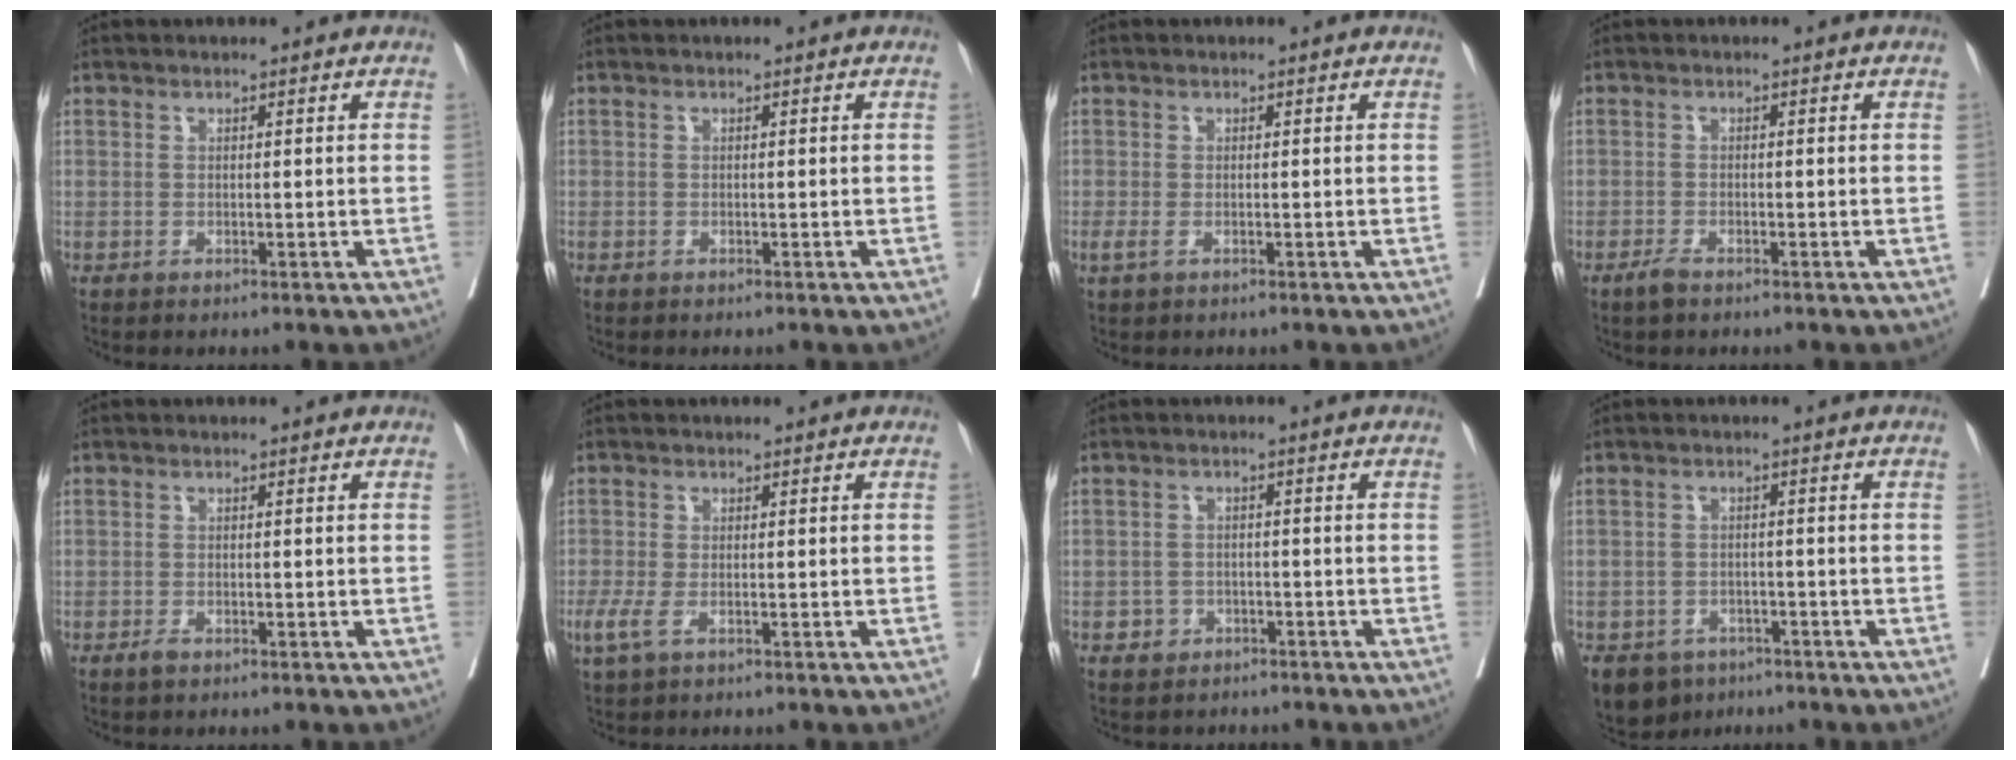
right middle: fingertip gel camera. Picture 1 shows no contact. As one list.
[{"total": 0.0}, {"total": 1.6, "force": [-0.6, 0.7, 1.3], "torque": [-0.035, -0.006, -0.011]}, {"total": 1.7, "force": [-1.3, 0.4, 1.0], "torque": [-0.024, -0.002, -0.024]}, {"total": 1.1, "force": [-0.8, 0.4, 0.7], "torque": [-0.017, -0.001, -0.012]}, {"total": 2.9, "force": [-1.2, 1.2, 2.3], "torque": [-0.061, -0.009, -0.023]}, {"total": 2.4, "force": [-1.6, 1.7, 0.0], "torque": [-0.014, 0.006, -0.025]}, {"total": 6.4, "force": [-4.4, 4.4, 1.3], "torque": [-0.021, 0.001, -0.065]}]